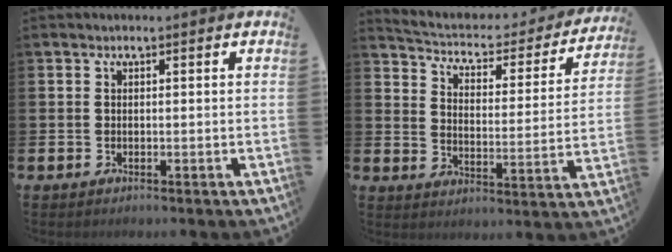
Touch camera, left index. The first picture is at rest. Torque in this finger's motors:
{"motor_torque": [0.11, -0.49, 0.04, 0.02]}